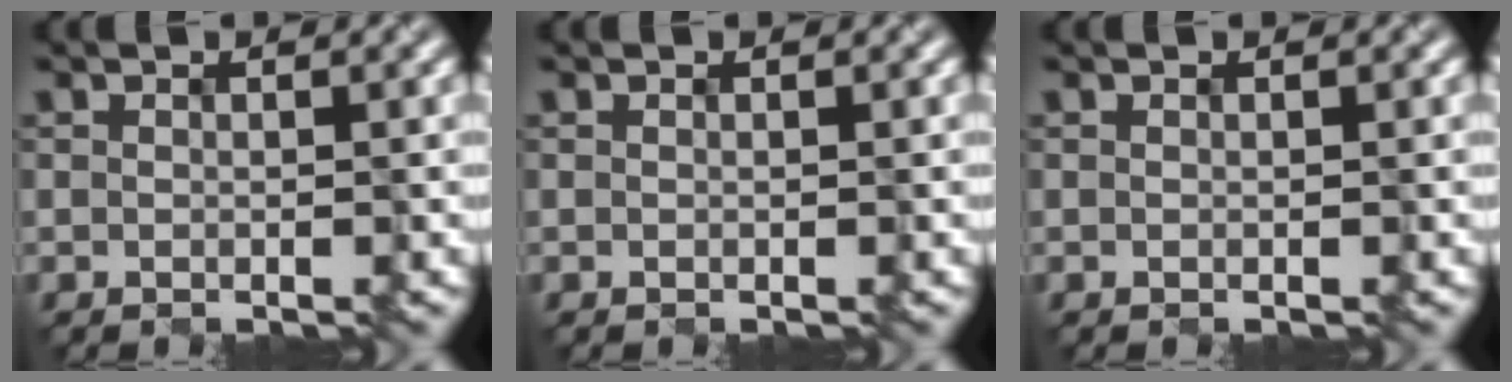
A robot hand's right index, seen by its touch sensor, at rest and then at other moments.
{"total": 0.0}
{"total": 0.0}